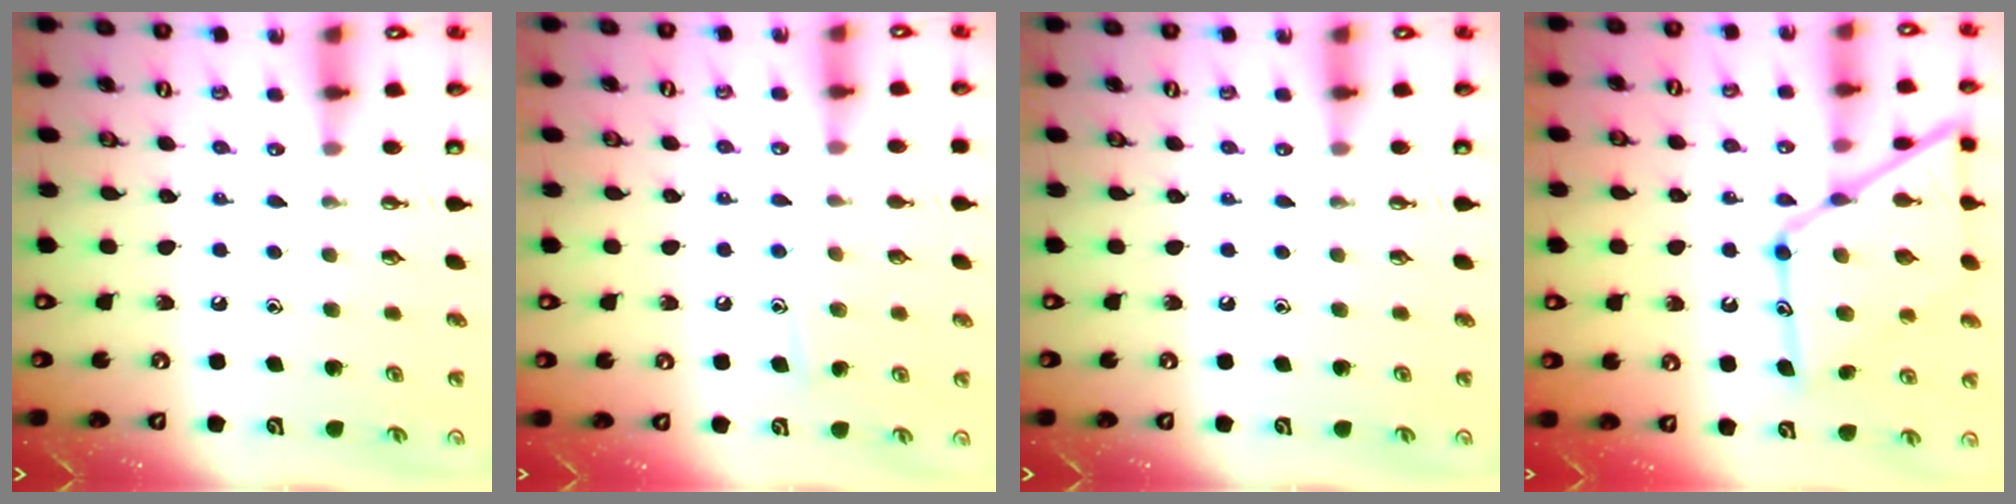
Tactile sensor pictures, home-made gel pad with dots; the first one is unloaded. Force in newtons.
{"total": 7.3, "press": 7.3, "slide": 0.6}
{"total": 0.0}
{"total": 18.9, "press": 18.8, "slide": 1.7}